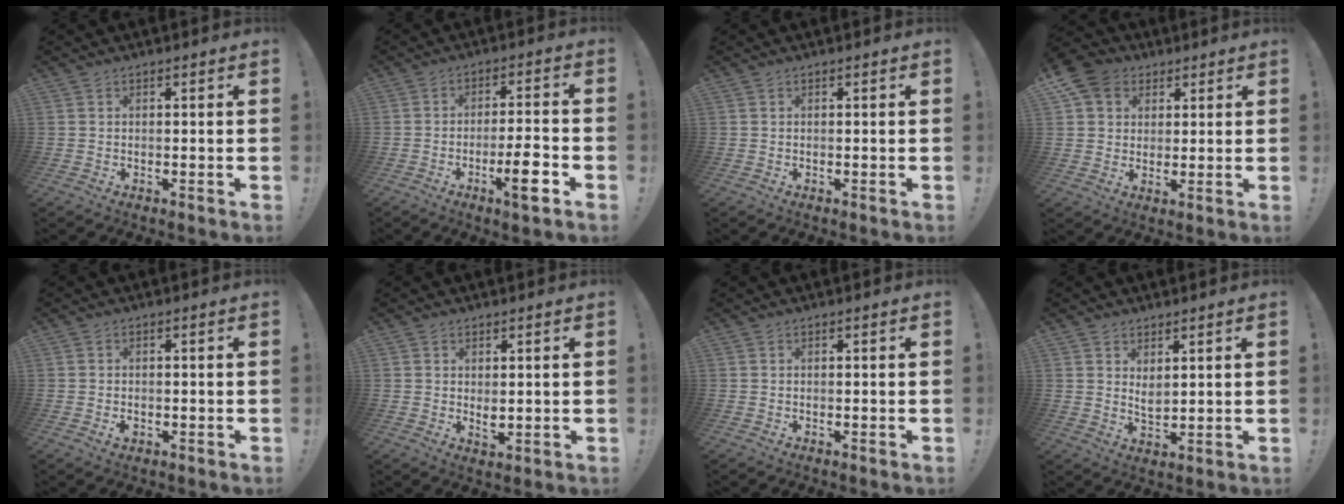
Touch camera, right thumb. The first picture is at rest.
{"total": 9.0, "force": [-4.3, 1.5, 7.8], "torque": [-0.101, 0.014, -0.075]}
{"total": 0.0}
{"total": 9.4, "force": [4.5, 7.6, 3.1], "torque": [-0.048, -0.017, 0.093]}
{"total": 1.1, "force": [-0.4, 1.0, 0.3], "torque": [0.004, 0.001, -0.008]}
{"total": 2.6, "force": [1.0, 1.6, 1.7], "torque": [-0.019, -0.004, 0.018]}
{"total": 0.0}
{"total": 4.0, "force": [3.0, 1.9, 1.9], "torque": [-0.024, -0.020, 0.053]}